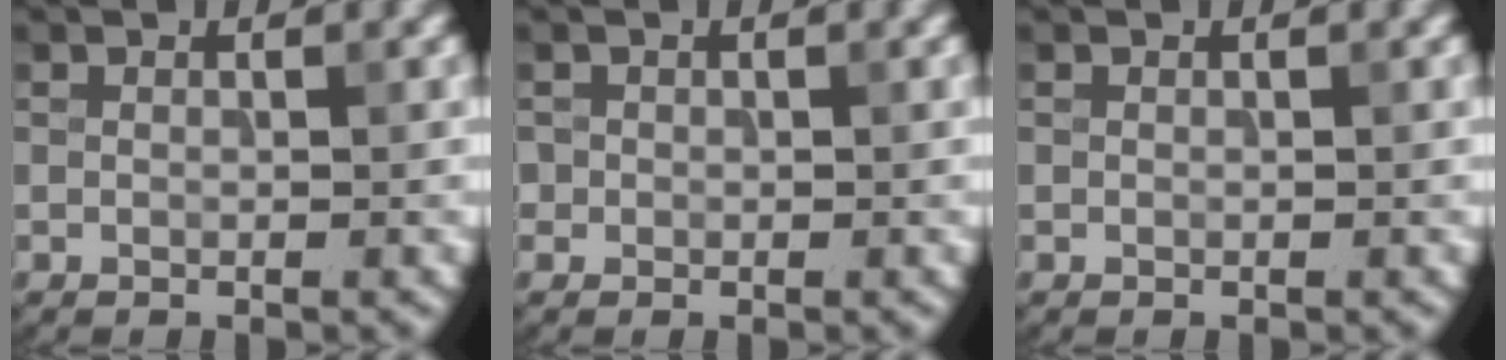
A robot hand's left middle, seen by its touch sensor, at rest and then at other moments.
{"total": 0.6, "force": [0.0, 0.6, 0.0], "torque": [0.008, -0.003, -0.003]}
{"total": 0.0}